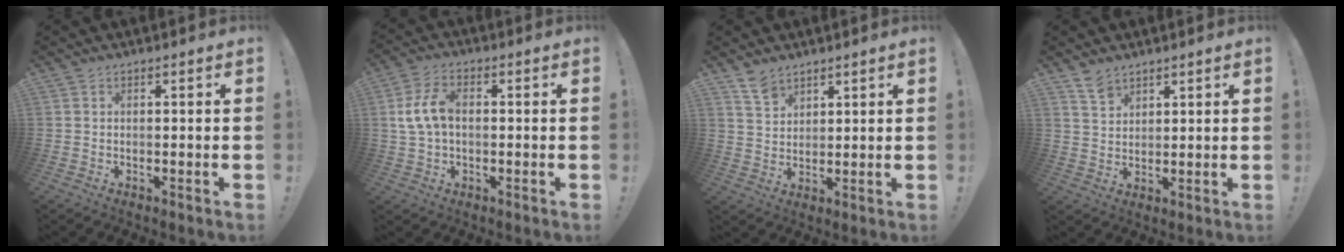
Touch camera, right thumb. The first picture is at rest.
{"total": 8.8, "force": [0.6, 5.5, 6.9], "torque": [-0.148, 0.015, 0.018]}
{"total": 6.2, "force": [4.8, 3.6, 1.5], "torque": [-0.027, -0.029, 0.093]}
{"total": 5.0, "force": [3.8, 2.8, 1.4], "torque": [-0.026, -0.021, 0.074]}